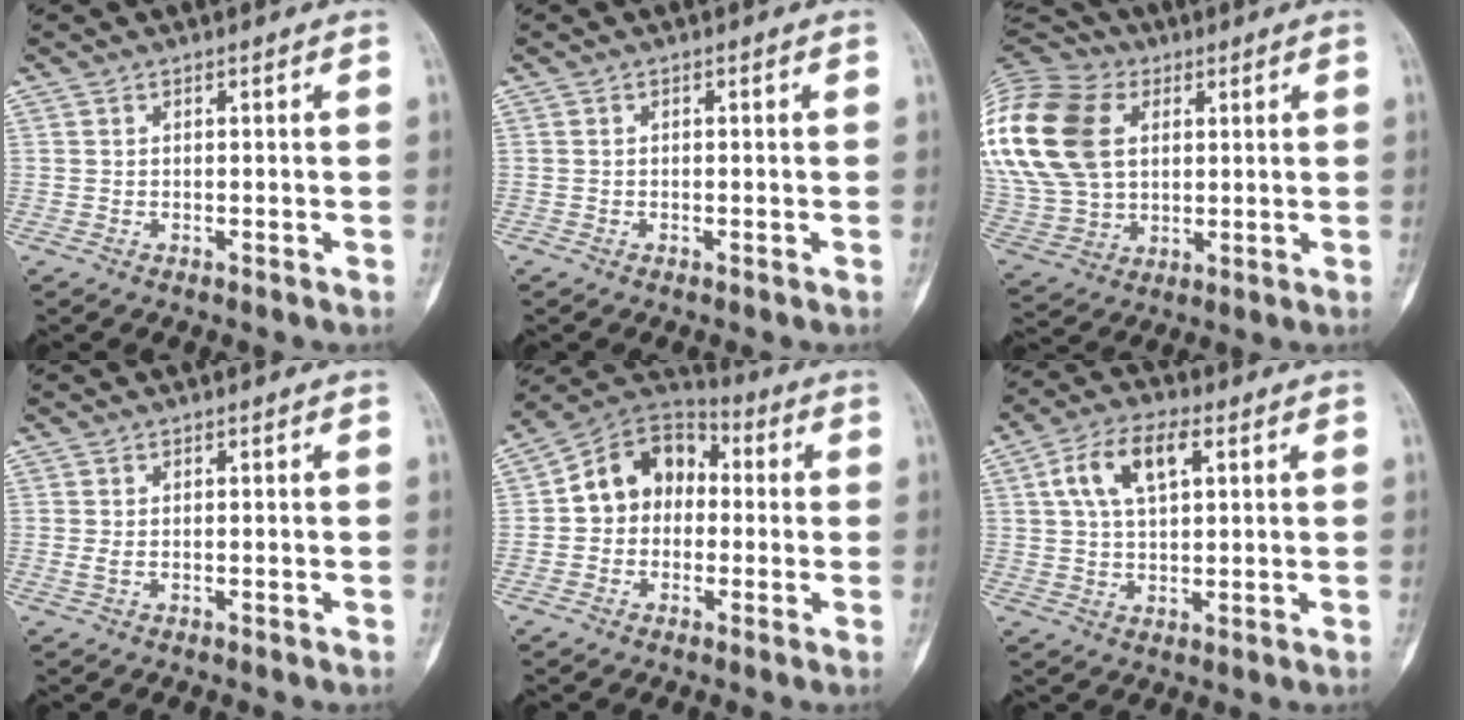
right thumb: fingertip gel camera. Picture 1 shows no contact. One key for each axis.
{"total": 0.0}
{"total": 27.8, "fx": 7.2, "fy": 19.7, "fz": 18.3, "tx": -0.420, "ty": 0.037, "tz": 0.145}
{"total": 0.8, "fx": -0.1, "fy": 0.3, "fz": 0.7, "tx": -0.018, "ty": 0.002, "tz": -0.001}
{"total": 12.2, "fx": 0.3, "fy": 9.8, "fz": 7.1, "tx": -0.082, "ty": 0.042, "tz": -0.012}
{"total": 9.8, "fx": 3.3, "fy": 4.9, "fz": 7.8, "tx": -0.141, "ty": 0.012, "tz": 0.059}